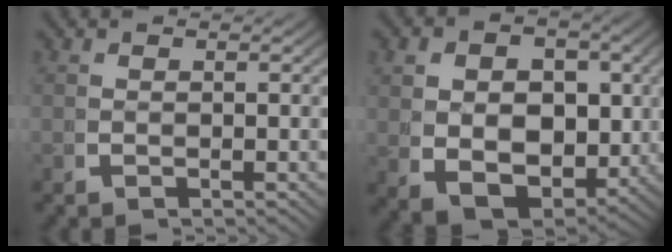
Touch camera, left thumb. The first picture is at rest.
{"total": 10.9, "force": [-0.7, 8.2, 7.1], "torque": [-0.148, -0.053, 0.012]}